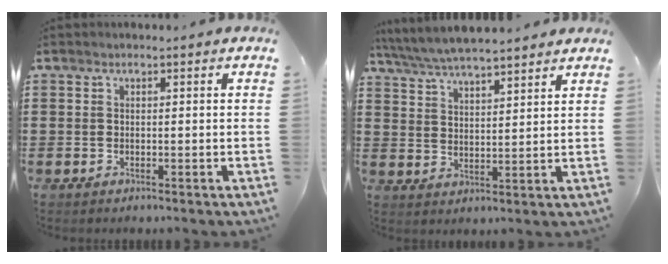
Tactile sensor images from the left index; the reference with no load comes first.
{"total": 5.4, "force": [5.2, 0.3, 1.5], "torque": [-0.050, -0.022, 0.093]}